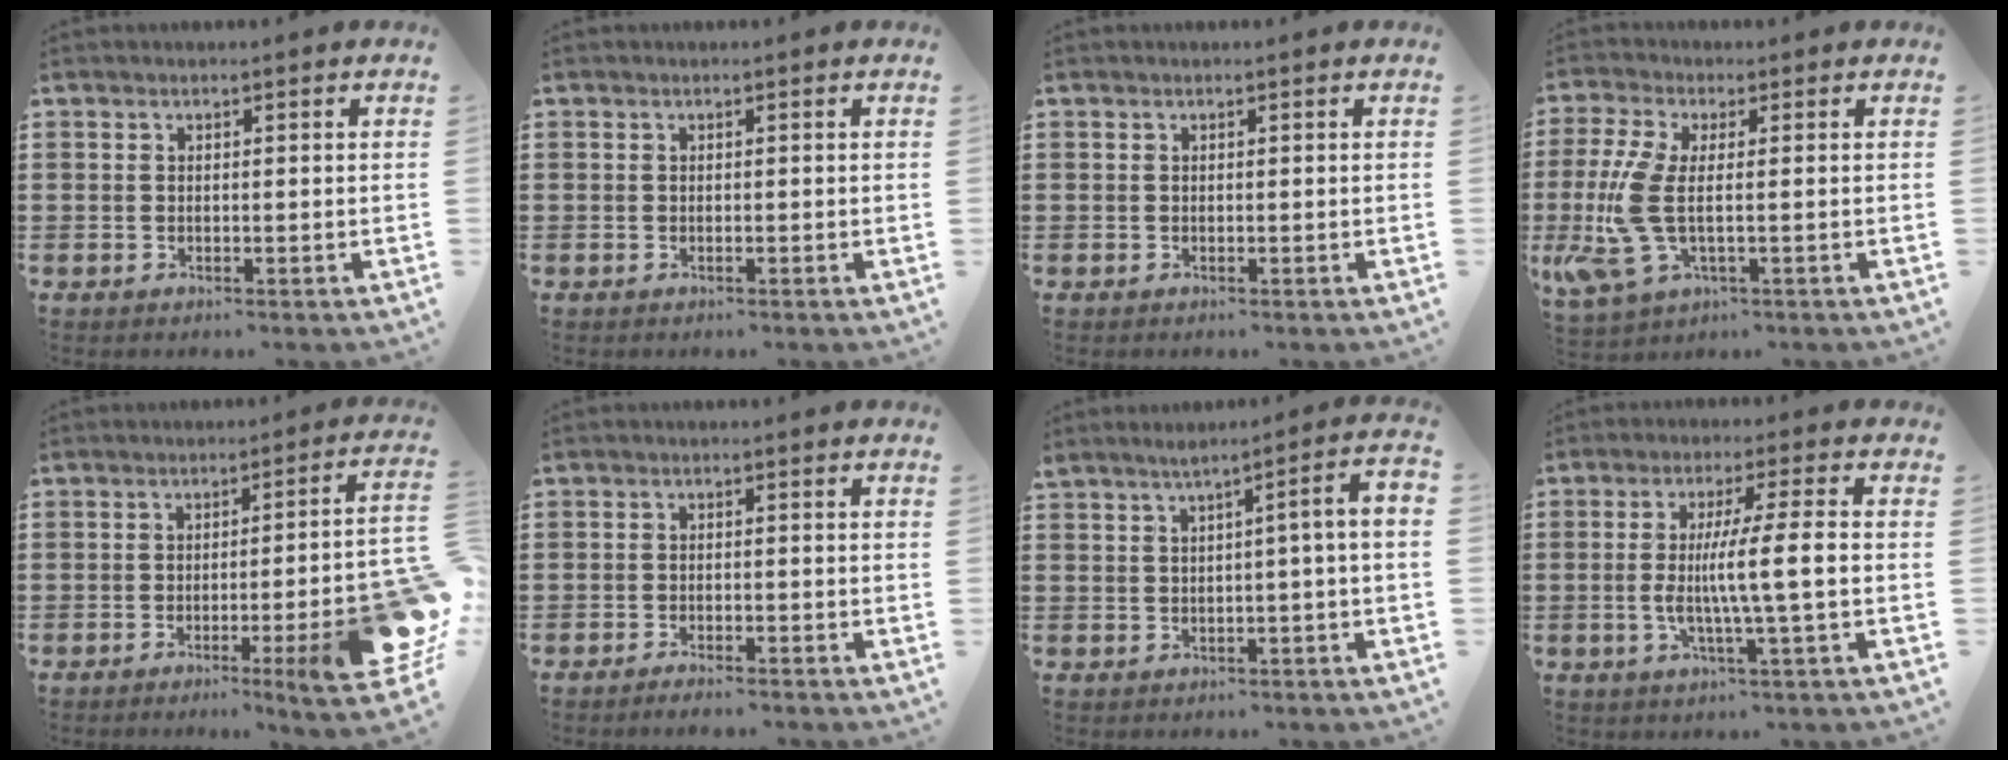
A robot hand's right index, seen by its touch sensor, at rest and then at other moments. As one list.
[{"total": 0.0}, {"total": 0.0}, {"total": 8.8, "force": [-1.1, 3.3, 8.1], "torque": [-0.205, -0.026, -0.024]}, {"total": 9.9, "force": [-3.8, 0.8, 9.1], "torque": [-0.120, -0.021, -0.065]}, {"total": 1.3, "force": [-1.2, -0.1, 0.4], "torque": [-0.008, -0.001, -0.024]}, {"total": 4.3, "force": [0.5, -0.5, 4.2], "torque": [-0.068, -0.011, 0.004]}, {"total": 8.4, "force": [-0.6, 0.1, 8.4], "torque": [-0.147, -0.002, -0.016]}]